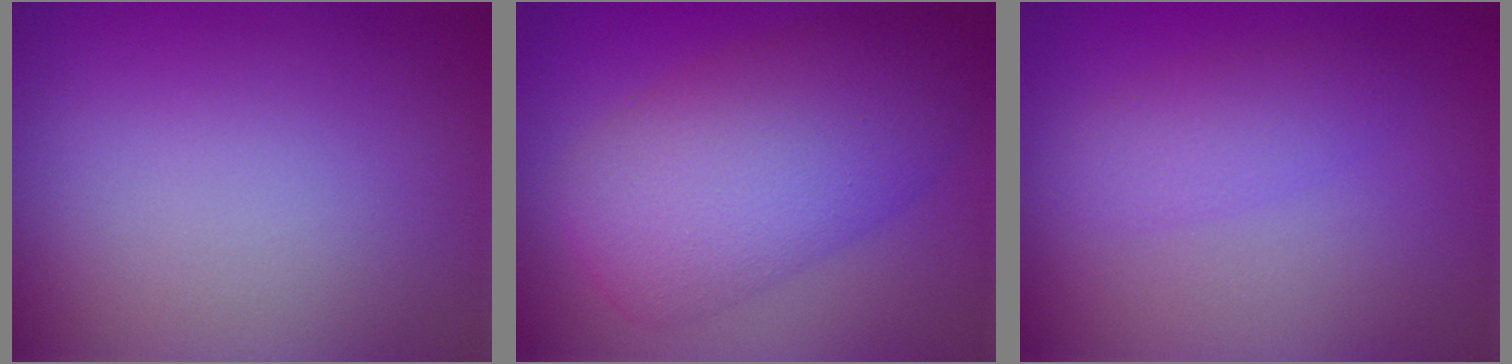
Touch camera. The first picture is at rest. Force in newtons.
{"total": 8.5, "press": 8.5, "slide": 0.4}
{"total": 2.1, "press": 2.1, "slide": 0.1}